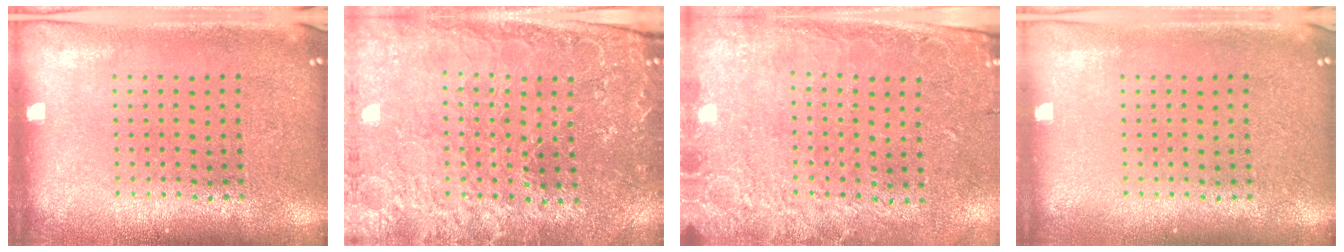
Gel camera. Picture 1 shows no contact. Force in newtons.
{"total": 1.7, "press": 1.7, "slide": 0.3}
{"total": 2.6, "press": 1.9, "slide": 1.8}
{"total": 0.0}